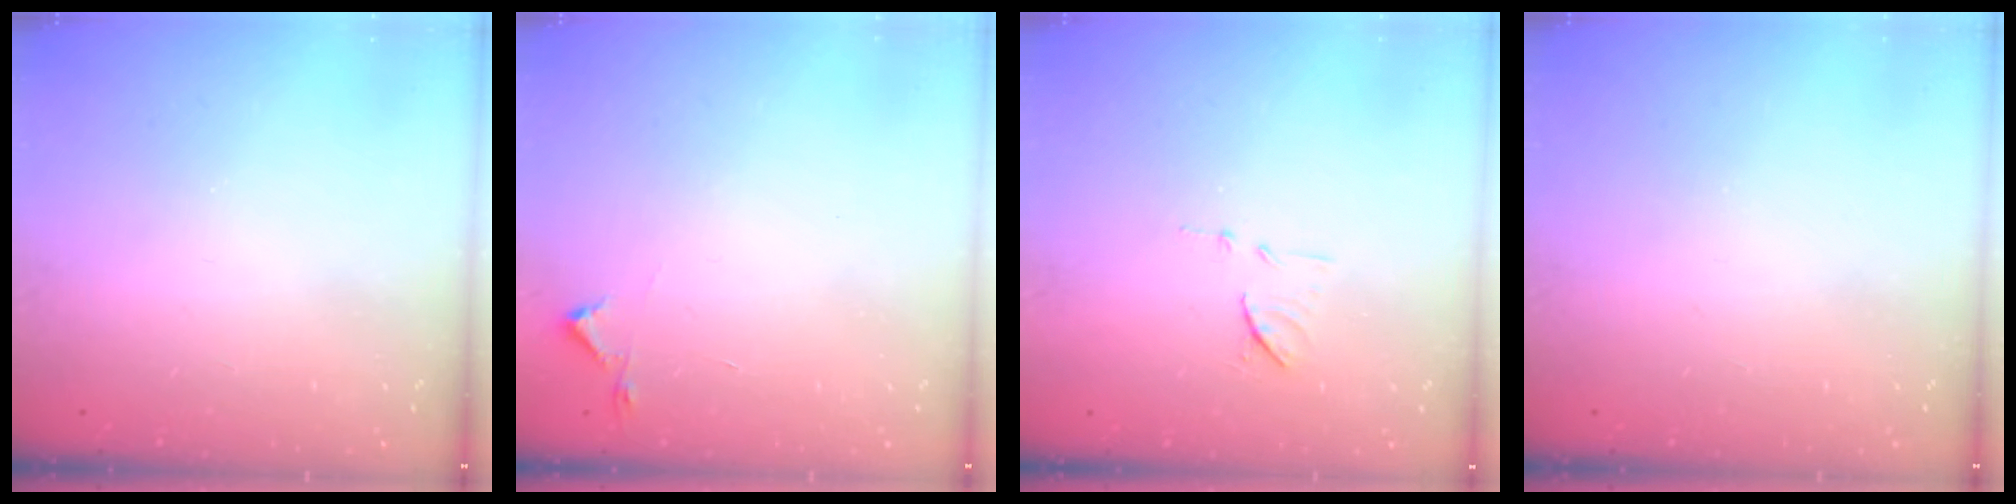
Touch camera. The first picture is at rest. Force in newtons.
{"total": 2.7, "press": 2.6, "slide": 0.4}
{"total": 8.1, "press": 8.0, "slide": 0.7}
{"total": 0.0}